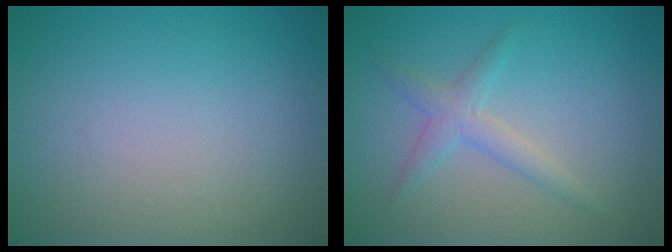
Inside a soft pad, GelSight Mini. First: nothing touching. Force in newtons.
{"total": 2.1, "press": 2.1, "slide": 0.1}